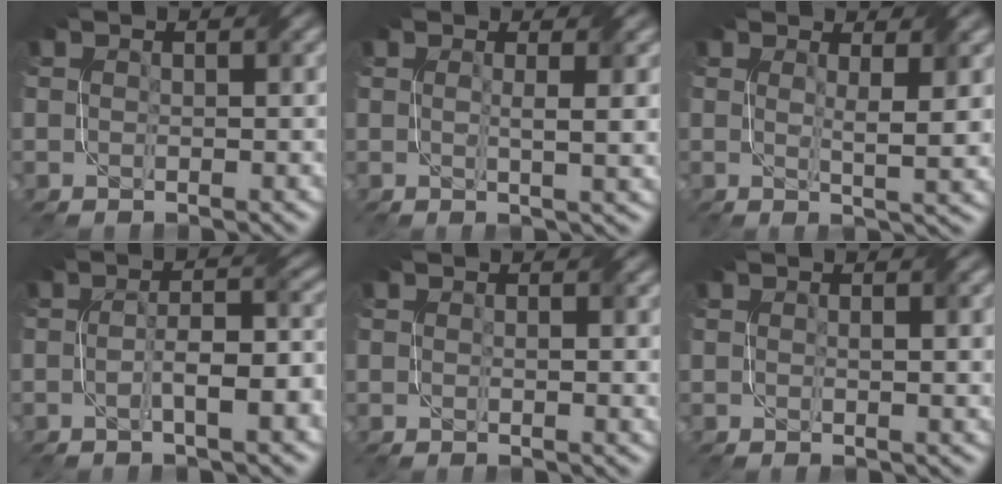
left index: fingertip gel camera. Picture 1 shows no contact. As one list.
[{"total": 2.7, "force": [0.5, 0.5, 2.6], "torque": [-0.038, -0.002, 0.007]}, {"total": 3.4, "force": [1.1, 0.6, 3.2], "torque": [-0.049, -0.010, 0.017]}, {"total": 5.2, "force": [-1.4, 1.2, 4.8], "torque": [-0.074, 0.007, -0.023]}, {"total": 1.4, "force": [0.3, 0.2, 1.3], "torque": [-0.019, -0.002, 0.006]}, {"total": 2.1, "force": [0.4, 0.3, 2.0], "torque": [-0.028, 0.001, 0.008]}]